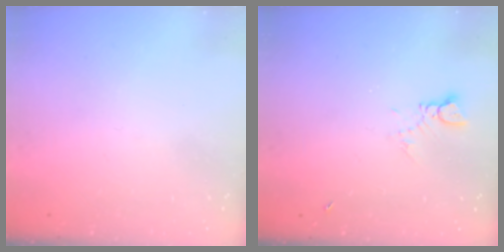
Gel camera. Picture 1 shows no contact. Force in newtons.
{"total": 2.2, "press": 2.2, "slide": 0.1}